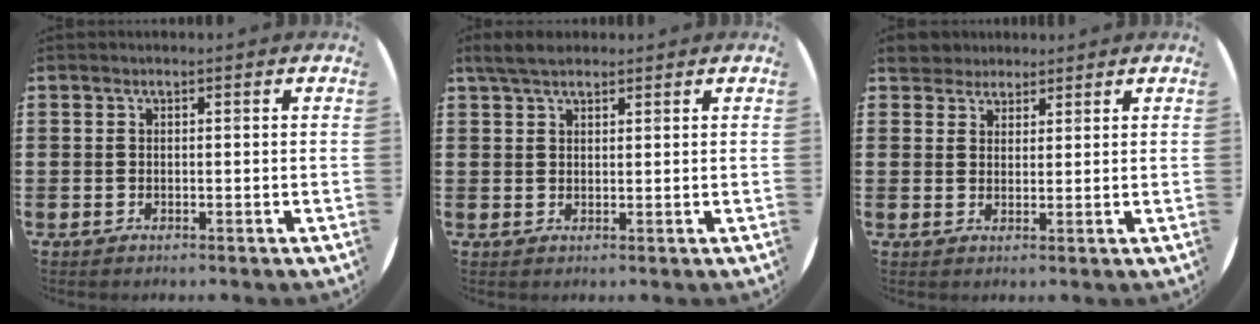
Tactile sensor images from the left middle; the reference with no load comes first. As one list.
[{"total": 3.2, "force": [2.7, 1.1, 1.4], "torque": [-0.033, 0.004, 0.050]}, {"total": 3.8, "force": [3.5, 1.5, 0.1], "torque": [-0.006, -0.001, 0.065]}]